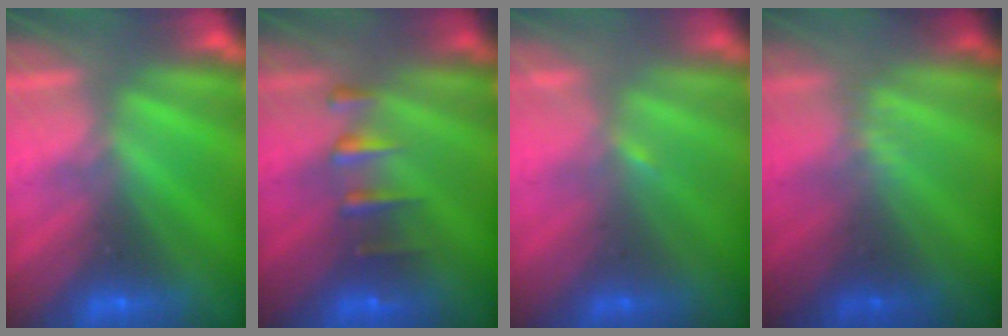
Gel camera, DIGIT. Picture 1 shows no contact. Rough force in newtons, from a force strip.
{"total": 2.4}
{"total": 1.1}
{"total": 2.4}